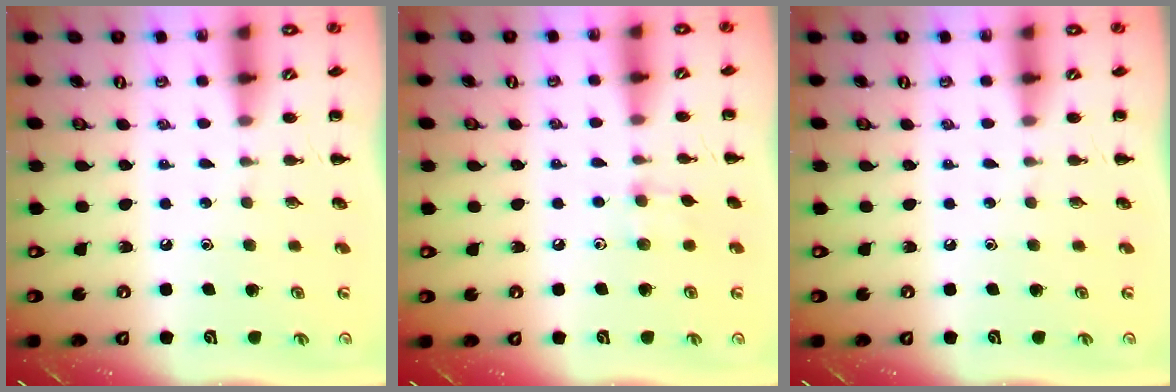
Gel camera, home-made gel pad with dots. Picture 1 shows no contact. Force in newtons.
{"total": 4.3, "press": 4.1, "slide": 1.4}
{"total": 0.0}